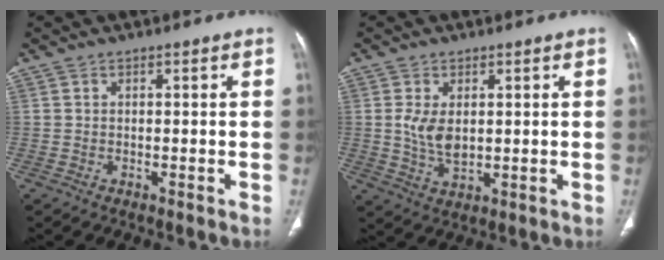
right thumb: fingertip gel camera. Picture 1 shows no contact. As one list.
[{"total": 5.8, "force": [0.9, 3.3, 4.7], "torque": [-0.089, -0.011, 0.024]}]